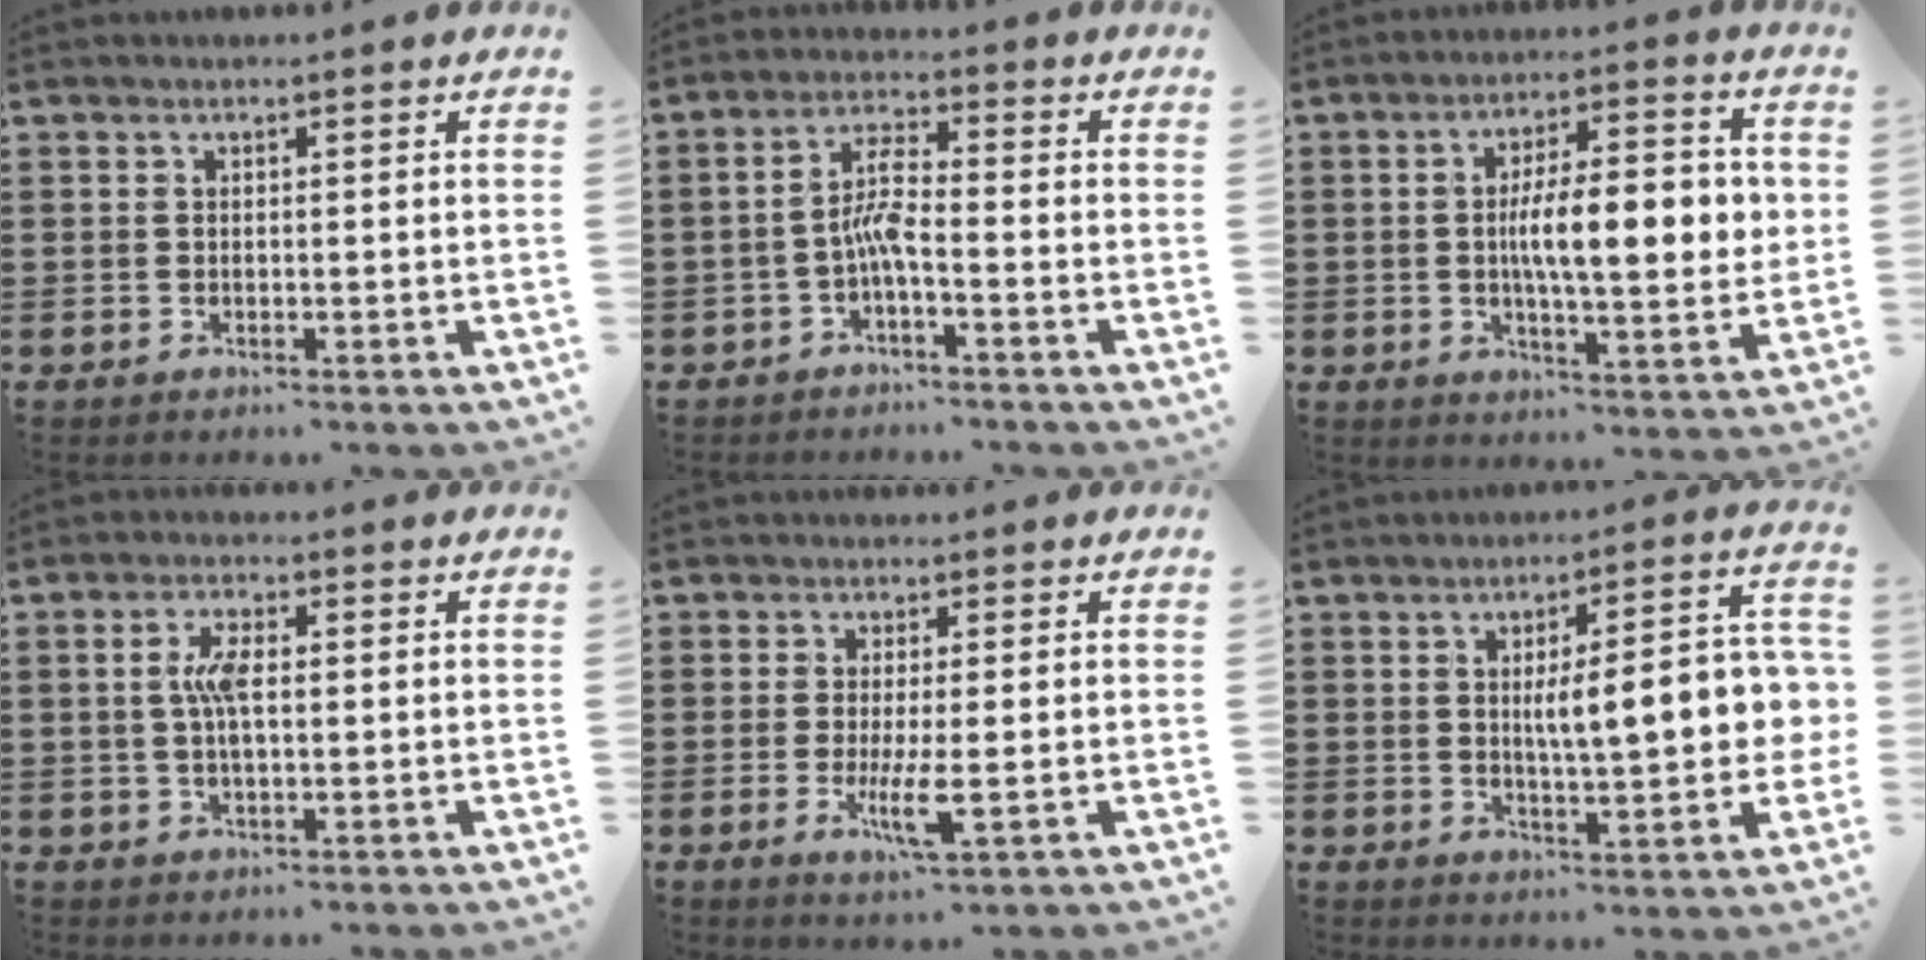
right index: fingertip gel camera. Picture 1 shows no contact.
{"total": 5.2, "force": [-1.8, 1.1, 4.8], "torque": [-0.102, 0.006, -0.040]}
{"total": 10.3, "force": [0.6, 3.1, 9.8], "torque": [-0.153, 0.003, 0.004]}
{"total": 4.5, "force": [0.4, 1.6, 4.2], "torque": [-0.091, 0.004, 0.002]}
{"total": 5.5, "force": [-1.3, 0.7, 5.3], "torque": [-0.103, -0.017, -0.023]}
{"total": 10.1, "force": [0.4, 2.8, 9.7], "torque": [-0.143, -0.005, -0.003]}